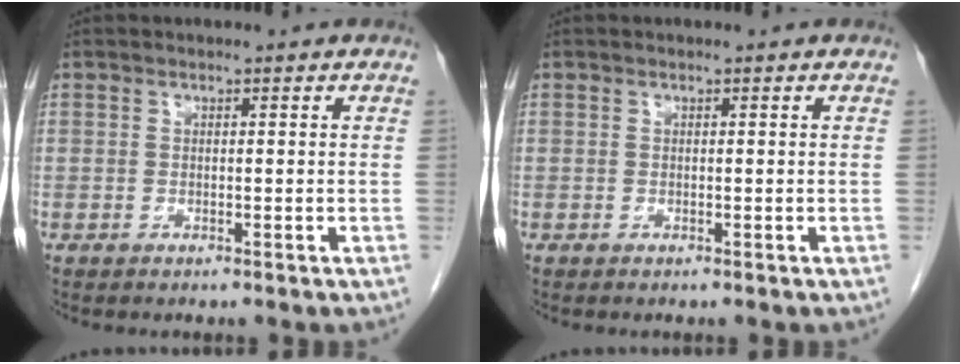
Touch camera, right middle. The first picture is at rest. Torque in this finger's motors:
{"motor_torque": [-0.05, -0.01, 0.00, 0.00]}